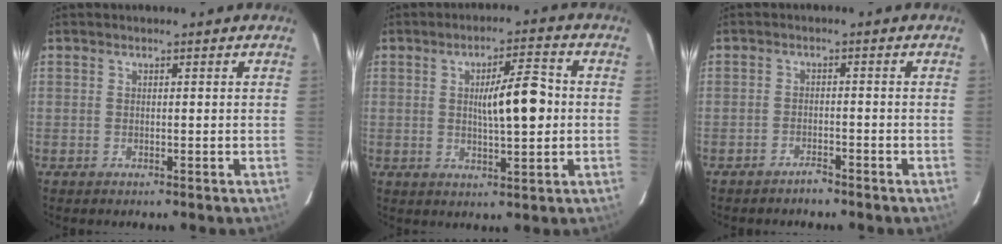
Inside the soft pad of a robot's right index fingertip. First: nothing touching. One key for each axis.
{"total": 8.1, "fx": 0.4, "fy": 1.5, "fz": 8.0, "tx": -0.128, "ty": 0.010, "tz": 0.009}
{"total": 1.8, "fx": -1.7, "fy": 0.4, "fz": 0.5, "tx": -0.010, "ty": -0.001, "tz": -0.026}